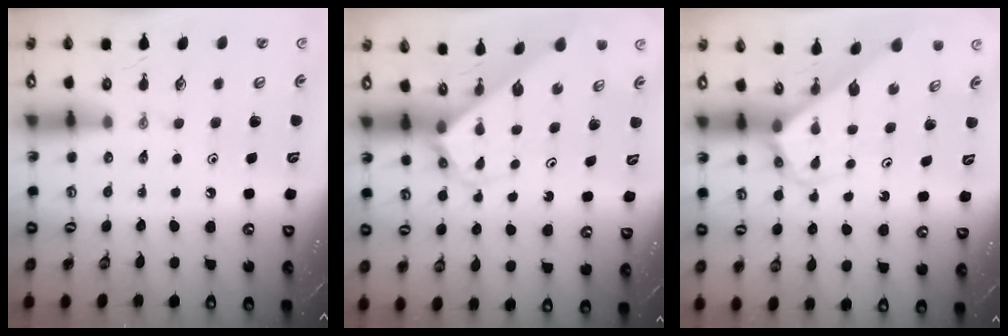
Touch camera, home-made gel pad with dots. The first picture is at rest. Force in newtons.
{"total": 2.7, "press": 2.7, "slide": 0.1}
{"total": 3.2, "press": 3.2, "slide": 0.1}